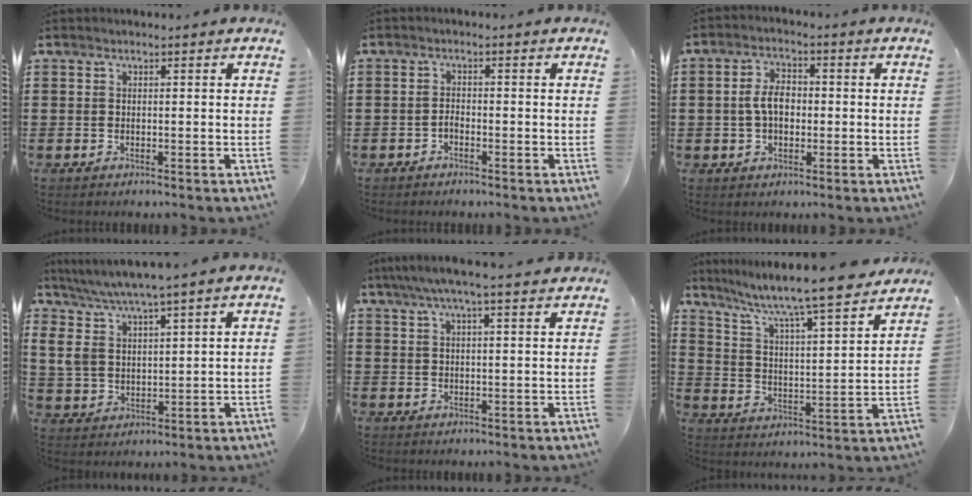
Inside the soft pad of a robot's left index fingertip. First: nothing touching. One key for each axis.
{"total": 1.3, "fx": -0.9, "fy": 0.4, "fz": 0.8, "tx": -0.019, "ty": 0.001, "tz": -0.019}
{"total": 5.2, "fx": -0.1, "fy": 3.0, "fz": 4.2, "tx": -0.097, "ty": 0.006, "tz": -0.008}
{"total": 5.6, "fx": 4.3, "fy": 1.4, "fz": 3.4, "tx": -0.080, "ty": -0.014, "tz": 0.076}
{"total": 5.0, "fx": 3.8, "fy": 0.3, "fz": 3.2, "tx": -0.070, "ty": -0.007, "tz": 0.067}
{"total": 7.3, "fx": 6.5, "fy": -0.2, "fz": 3.3, "tx": -0.092, "ty": -0.054, "tz": 0.102}